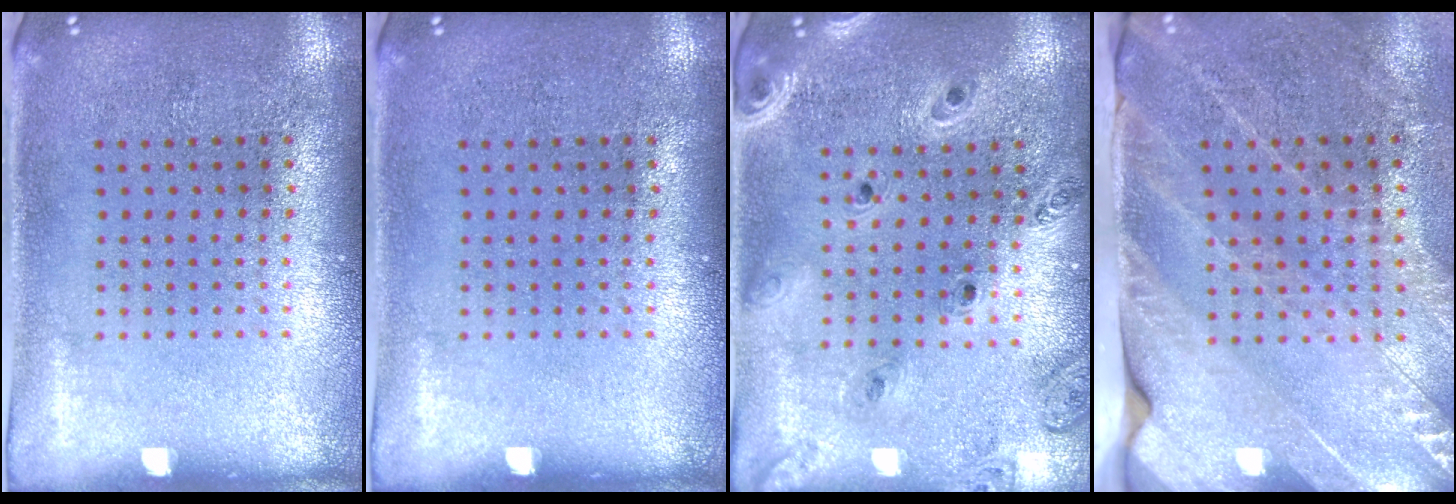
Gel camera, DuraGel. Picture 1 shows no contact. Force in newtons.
{"total": 0.0}
{"total": 1.3, "press": 1.3, "slide": 0.1}
{"total": 3.4, "press": 2.9, "slide": 1.8}